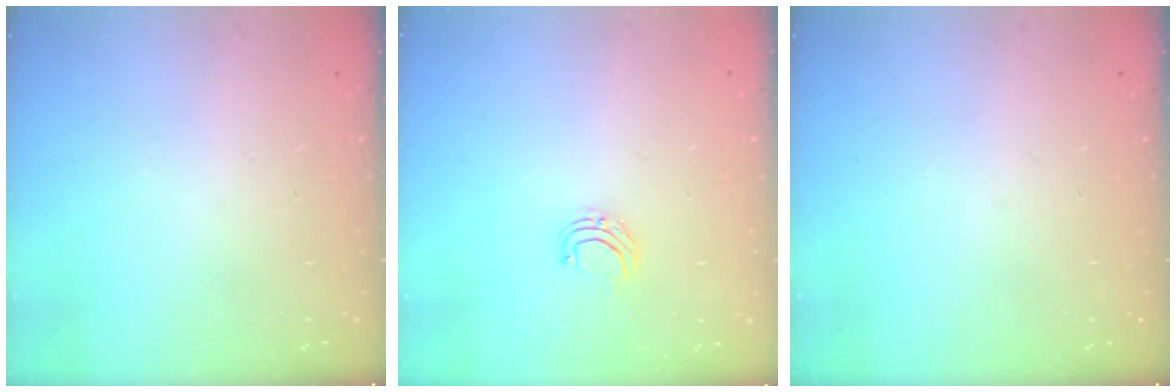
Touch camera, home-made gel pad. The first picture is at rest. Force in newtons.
{"total": 4.8, "press": 4.8, "slide": 0.3}
{"total": 0.0}